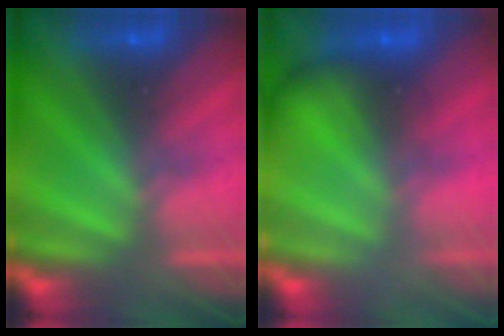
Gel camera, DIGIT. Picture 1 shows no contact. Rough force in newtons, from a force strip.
{"total": 1.9}